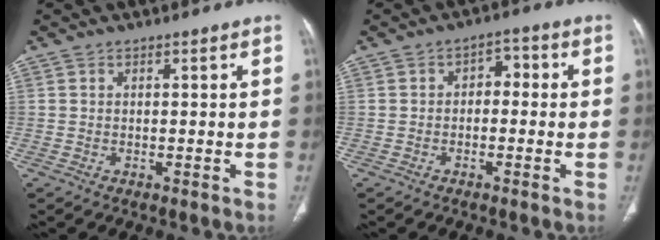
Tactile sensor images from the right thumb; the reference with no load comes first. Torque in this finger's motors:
{"motor_torque": [-0.29, 0.39, -0.18, 0.12, 0.07]}